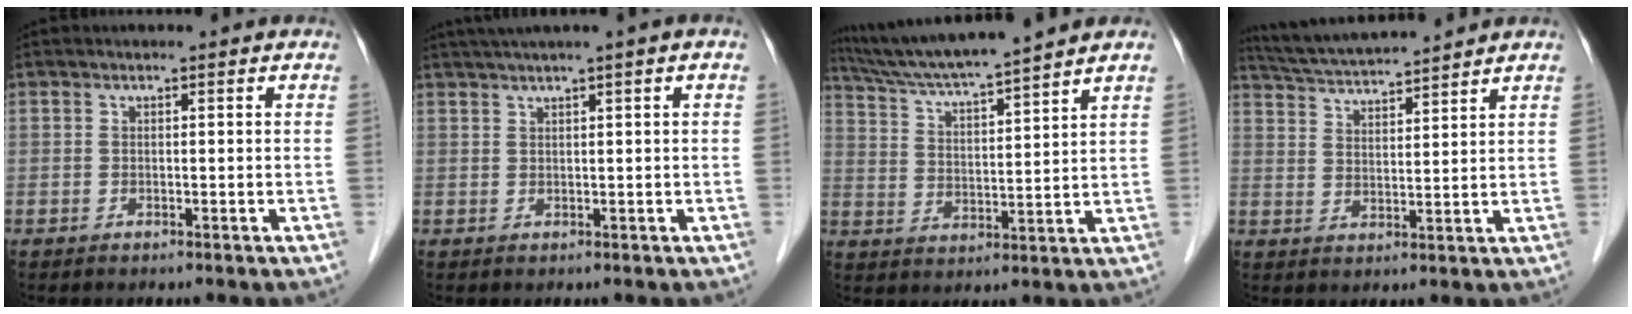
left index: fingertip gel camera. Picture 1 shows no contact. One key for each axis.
{"total": 4.2, "fx": 2.6, "fy": -0.8, "fz": 3.2, "tx": -0.058, "ty": 0.020, "tz": 0.049}
{"total": 13.4, "fx": 12.0, "fy": -1.1, "fz": 5.8, "tx": -0.110, "ty": 0.015, "tz": 0.202}
{"total": 10.8, "fx": 10.1, "fy": -0.2, "fz": 3.8, "tx": -0.077, "ty": 0.025, "tz": 0.170}